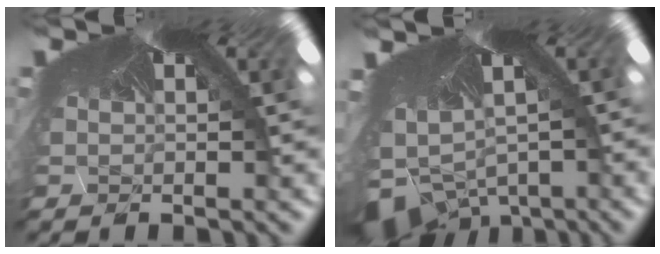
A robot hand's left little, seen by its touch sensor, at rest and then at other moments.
{"total": 7.6, "force": [-7.4, 1.3, 0.2], "torque": [0.000, -0.098, -0.088]}